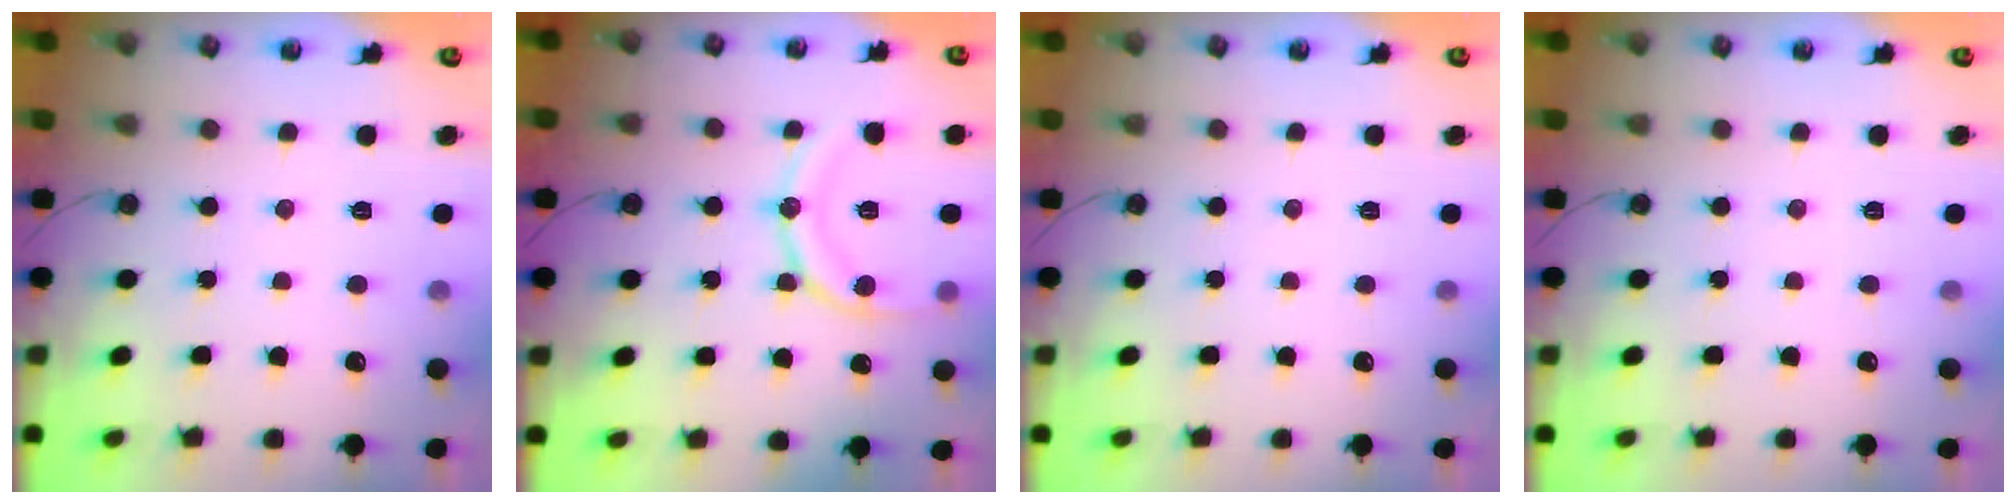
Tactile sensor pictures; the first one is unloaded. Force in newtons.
{"total": 14.5, "press": 14.4, "slide": 1.6}
{"total": 0.0}
{"total": 0.0}